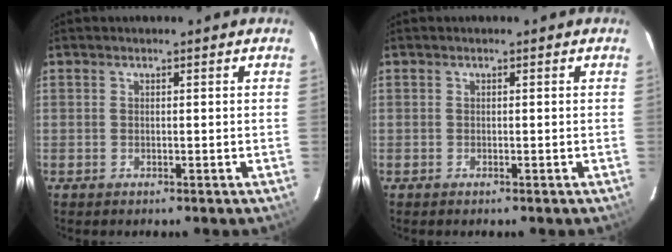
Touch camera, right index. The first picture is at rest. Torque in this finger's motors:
{"motor_torque": [-0.04, -0.03, 0.02, -0.01]}